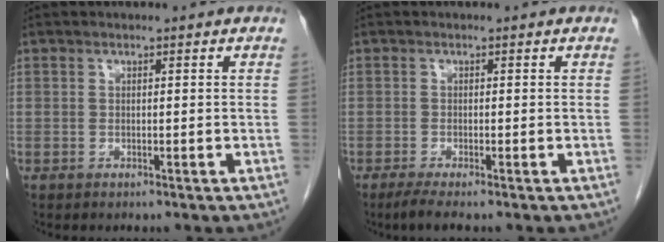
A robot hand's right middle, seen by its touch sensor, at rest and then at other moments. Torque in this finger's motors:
{"motor_torque": [0.34, -0.18, 0.01, 0.00]}